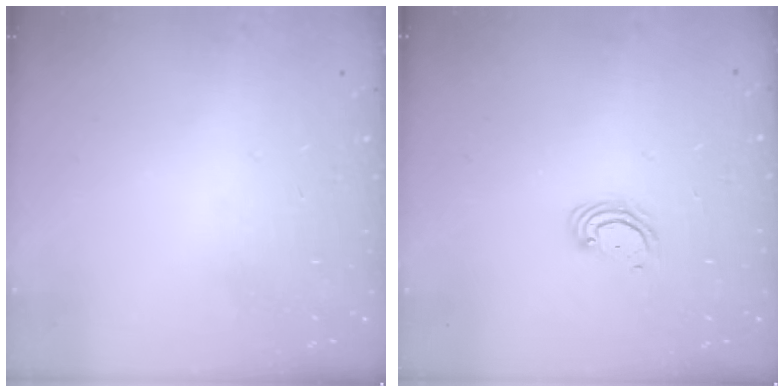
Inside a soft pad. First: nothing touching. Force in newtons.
{"total": 3.8, "press": 3.8, "slide": 0.4}